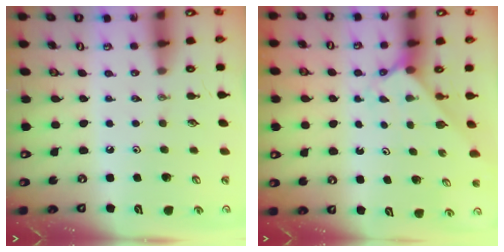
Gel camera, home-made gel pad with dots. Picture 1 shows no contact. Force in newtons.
{"total": 2.3, "press": 2.3, "slide": 0.2}